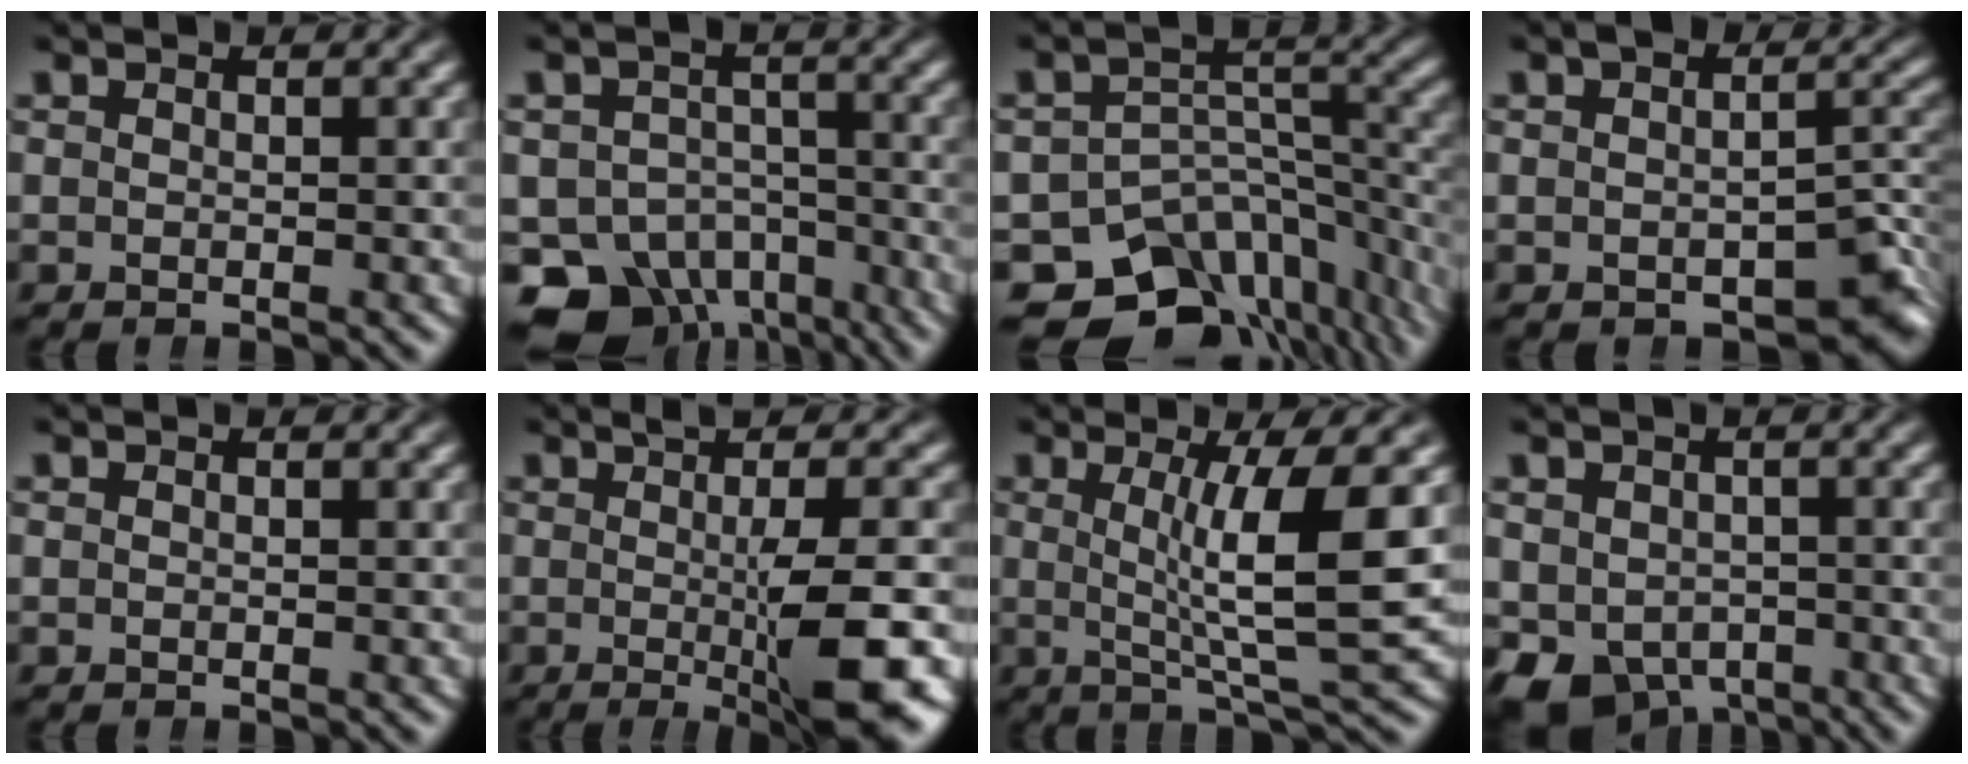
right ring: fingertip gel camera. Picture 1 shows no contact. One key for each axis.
{"total": 11.6, "fx": -7.2, "fy": 8.2, "fz": 4.0, "tx": -0.057, "ty": -0.052, "tz": -0.109}
{"total": 15.3, "fx": -9.0, "fy": 9.9, "fz": 7.6, "tx": -0.108, "ty": -0.057, "tz": -0.124}
{"total": 5.7, "fx": -2.2, "fy": 3.3, "fz": 4.1, "tx": -0.020, "ty": -0.004, "tz": -0.027}
{"total": 0.0}
{"total": 7.8, "fx": -0.4, "fy": 0.8, "fz": 7.8, "tx": -0.092, "ty": -0.003, "tz": -0.006}
{"total": 7.1, "fx": 1.6, "fy": 0.3, "fz": 6.9, "tx": -0.097, "ty": -0.005, "tz": 0.033}
{"total": 8.1, "fx": -4.5, "fy": 6.0, "fz": 3.1, "tx": -0.068, "ty": -0.055, "tz": -0.050}